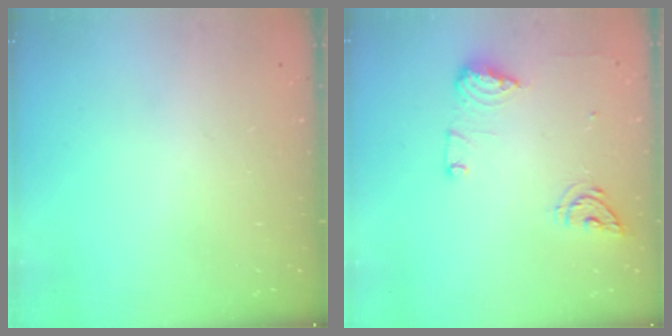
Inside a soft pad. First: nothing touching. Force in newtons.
{"total": 11.7, "press": 11.5, "slide": 2.3}